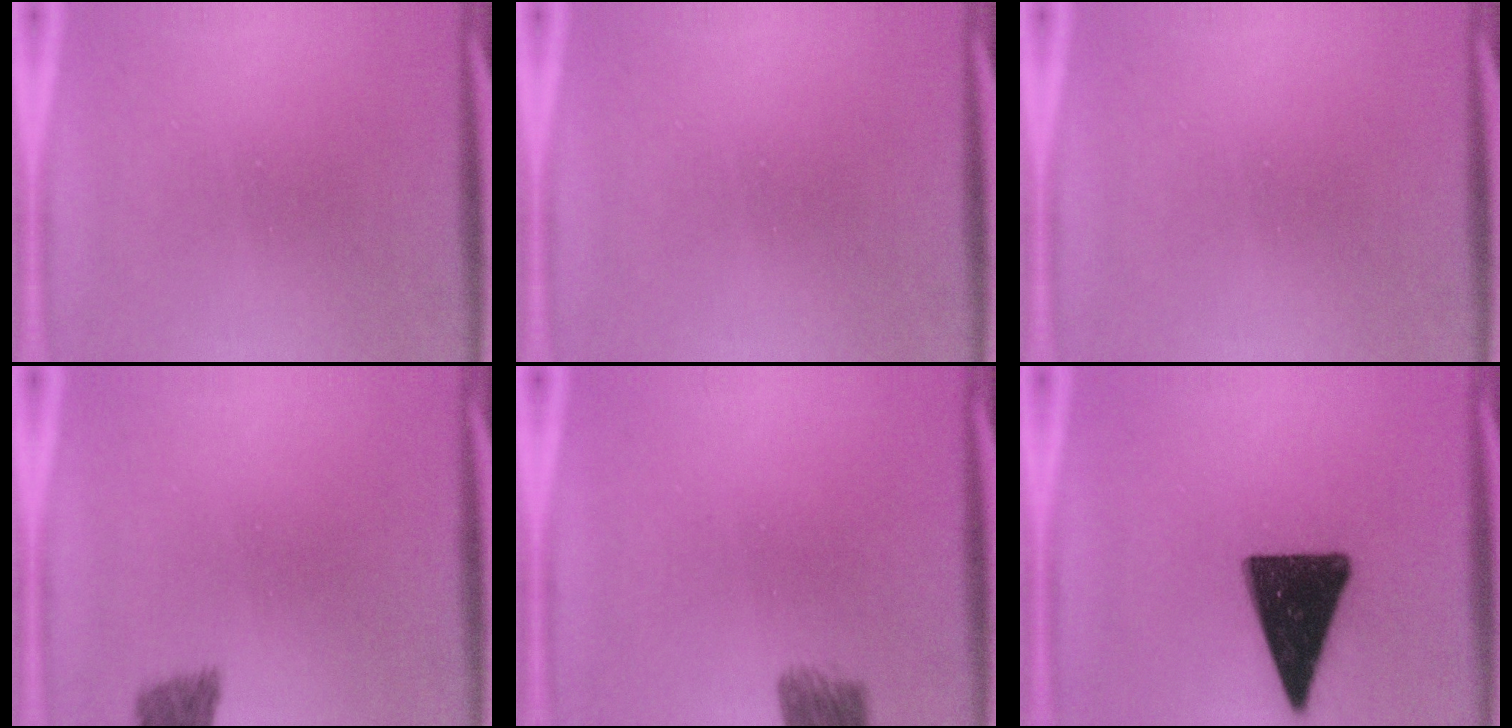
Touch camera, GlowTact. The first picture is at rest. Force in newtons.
{"total": 0.0}
{"total": 0.0}
{"total": 3.1}
{"total": 3.9}
{"total": 15.8}